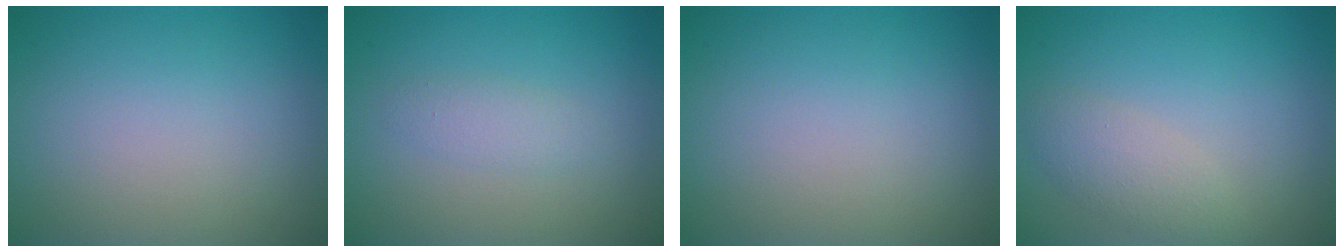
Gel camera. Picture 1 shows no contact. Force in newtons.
{"total": 1.4, "press": 1.4, "slide": 0.0}
{"total": 0.0}
{"total": 2.5, "press": 2.5, "slide": 0.1}